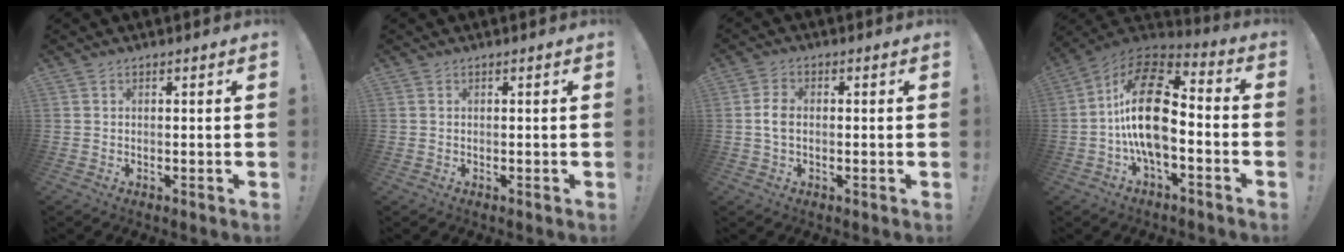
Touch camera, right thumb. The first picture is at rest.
{"total": 0.0}
{"total": 4.4, "force": [-0.4, 2.8, 3.3], "torque": [-0.067, 0.006, -0.010]}
{"total": 21.2, "force": [-1.4, 10.9, 18.1], "torque": [-0.345, 0.023, -0.022]}